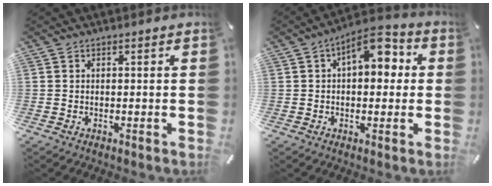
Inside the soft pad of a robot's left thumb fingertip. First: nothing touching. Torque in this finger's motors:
{"motor_torque": [1.48, 1.45, 0.83, 0.00, 0.16]}